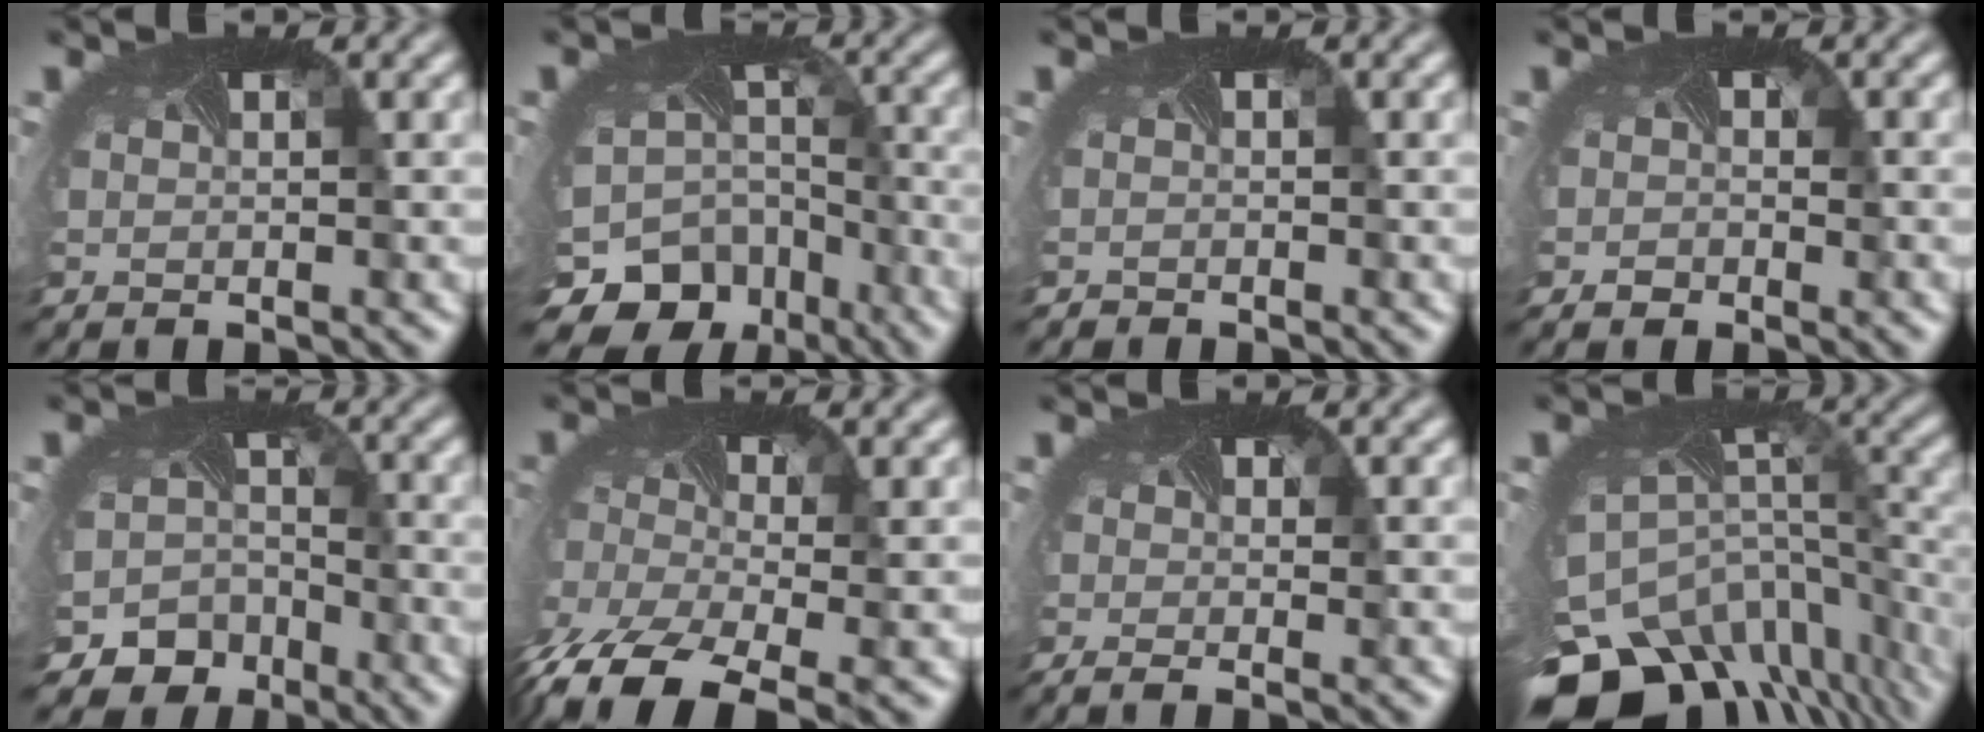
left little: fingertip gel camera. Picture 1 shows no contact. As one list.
[{"total": 12.0, "force": [-8.1, 8.4, 2.8], "torque": [-0.089, -0.037, -0.104]}, {"total": 0.8, "force": [-0.7, 0.3, -0.4], "torque": [-0.002, -0.006, -0.012]}, {"total": 1.5, "force": [-1.0, 1.1, 0.2], "torque": [-0.015, -0.012, -0.019]}, {"total": 7.8, "force": [-5.9, 5.1, 0.1], "torque": [-0.005, -0.021, -0.078]}, {"total": 9.3, "force": [-6.6, 3.8, 5.3], "torque": [-0.152, -0.054, -0.113]}, {"total": 2.1, "force": [-0.8, 0.8, 1.7], "torque": [-0.033, -0.009, -0.014]}, {"total": 13.5, "force": [-8.6, 8.0, 6.7], "torque": [-0.186, -0.047, -0.104]}]